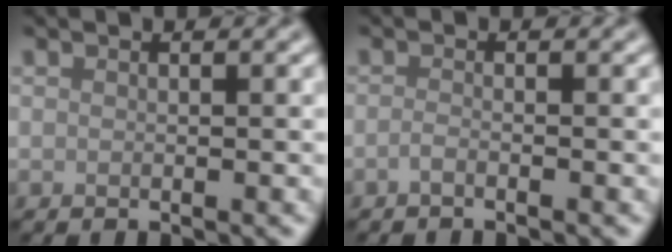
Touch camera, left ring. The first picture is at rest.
{"total": 0.9, "force": [-0.6, 0.2, 0.7], "torque": [-0.010, -0.001, -0.014]}